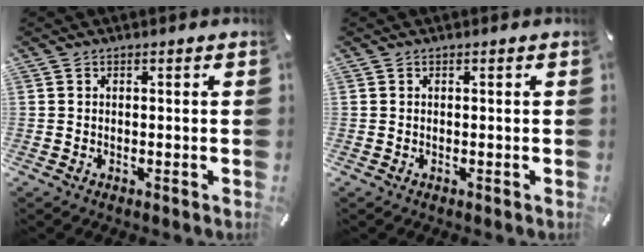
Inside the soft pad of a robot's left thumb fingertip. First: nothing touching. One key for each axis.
{"total": 0.0}